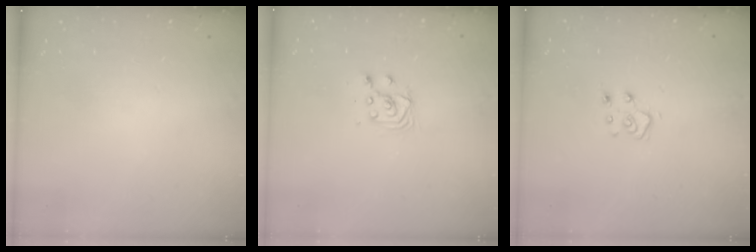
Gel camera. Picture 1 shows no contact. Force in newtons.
{"total": 3.7, "press": 3.7, "slide": 0.3}
{"total": 5.7, "press": 5.7, "slide": 0.5}